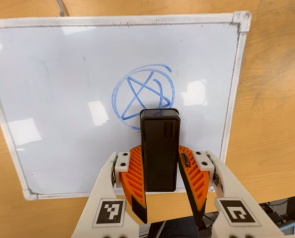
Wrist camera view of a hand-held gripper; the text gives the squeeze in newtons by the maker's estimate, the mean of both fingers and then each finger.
{"total": 5.0, "left": 4.7, "right": 5.4}